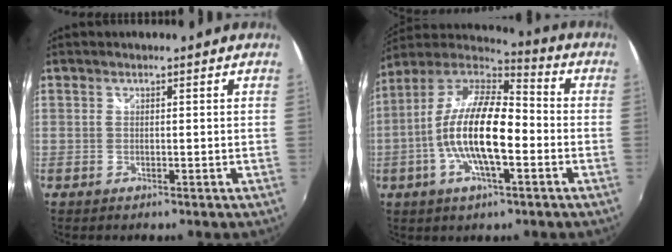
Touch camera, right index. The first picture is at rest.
{"total": 17.2, "force": [-3.5, 5.7, 15.8], "torque": [-0.298, 0.000, -0.073]}